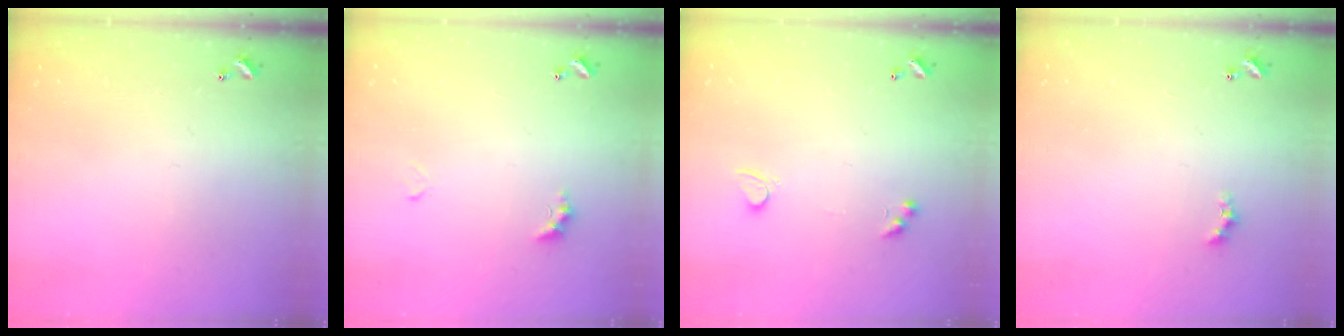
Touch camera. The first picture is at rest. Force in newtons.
{"total": 2.6, "press": 2.5, "slide": 0.7}
{"total": 2.9, "press": 2.6, "slide": 1.3}
{"total": 0.8, "press": 0.7, "slide": 0.4}